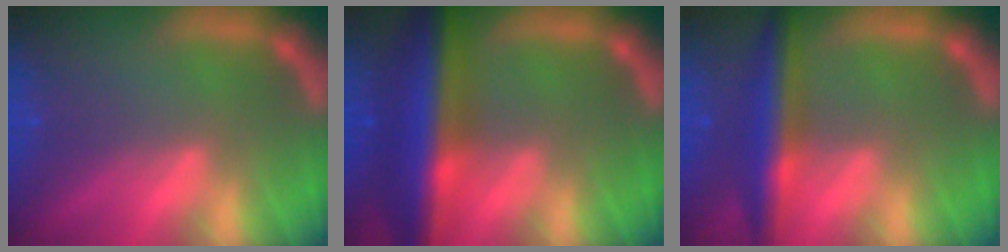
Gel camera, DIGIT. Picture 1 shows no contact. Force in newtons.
{"total": 9.5}
{"total": 5.5}